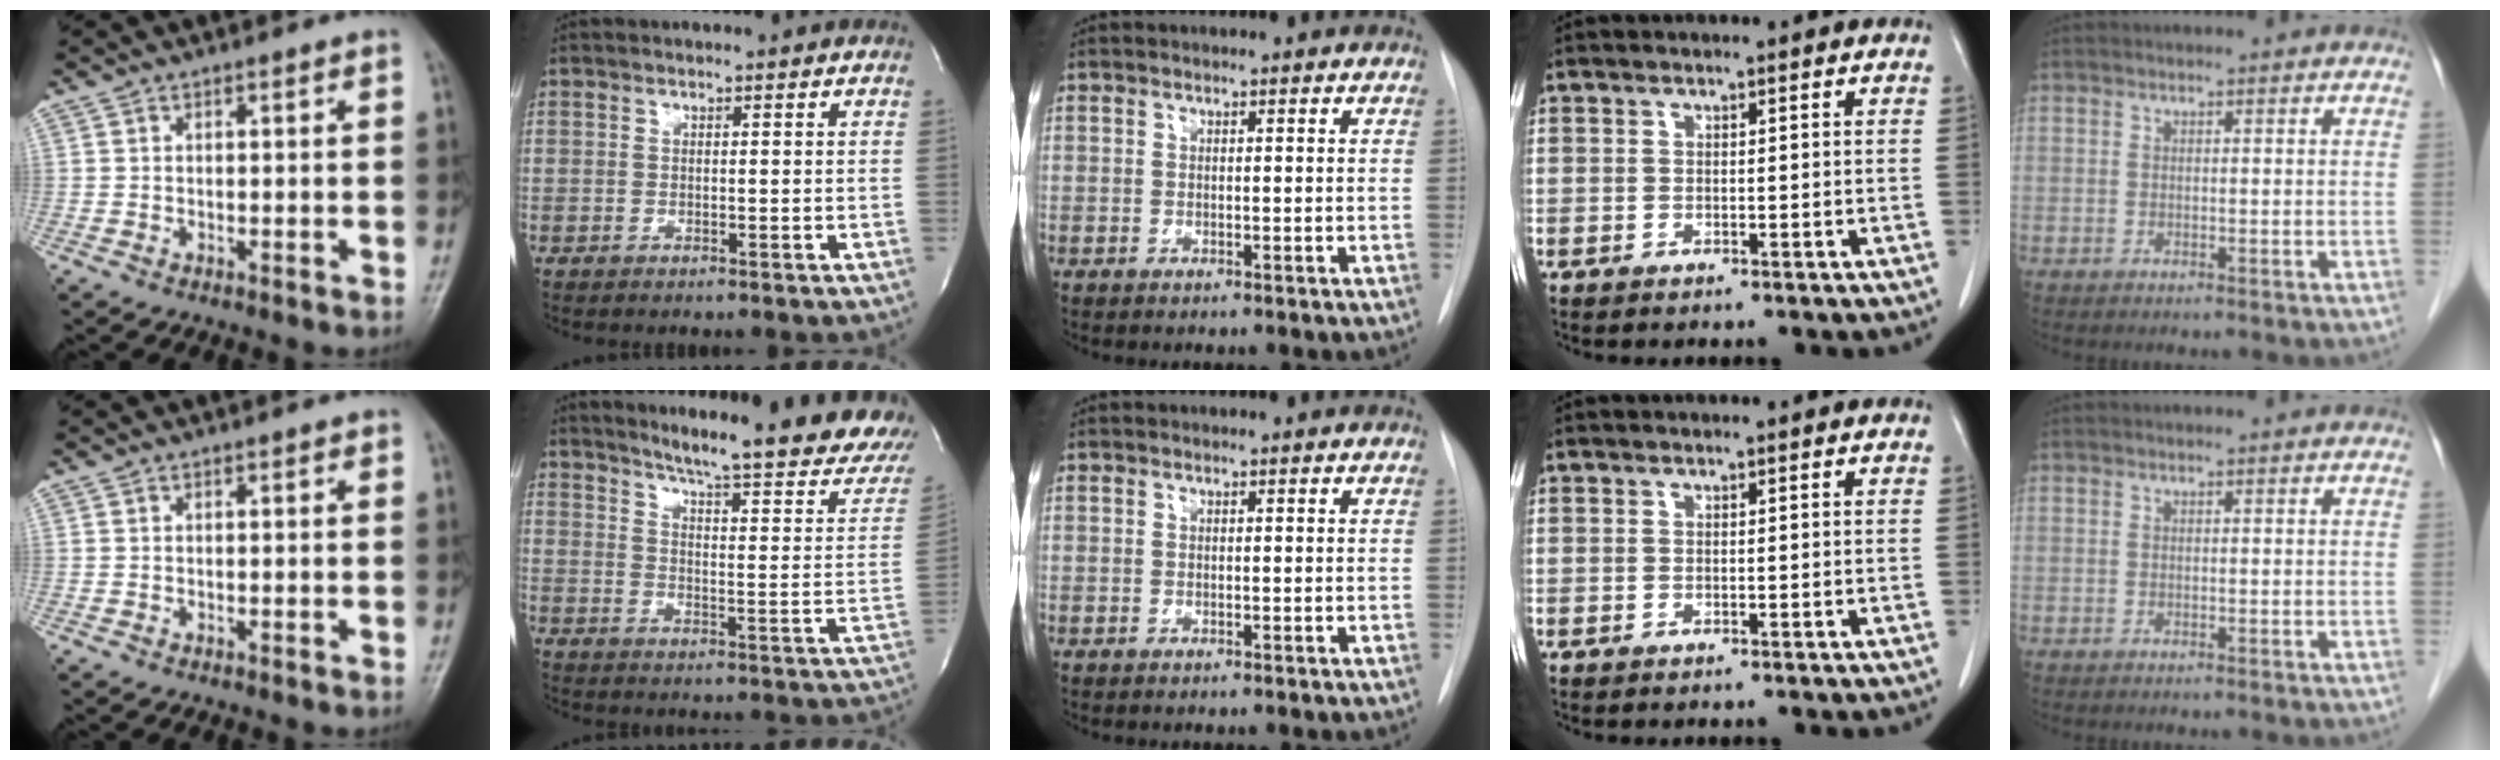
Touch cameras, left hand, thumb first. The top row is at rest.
{"thumb": {"total": 0.6, "force": [0.3, 0.3, 0.5], "torque": [-0.003, 0.001, 0.002]}, "index": {"total": 25.9, "force": [21.5, 3.2, 14.1], "torque": [-0.194, -0.075, 0.252]}}